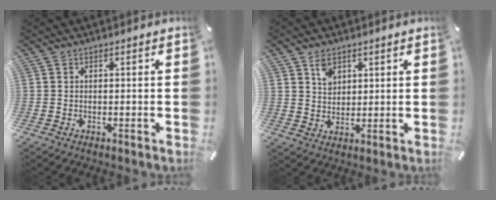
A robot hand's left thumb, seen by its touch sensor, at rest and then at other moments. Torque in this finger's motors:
{"motor_torque": [0.14, -0.46, 0.09, 0.08, 0.01]}